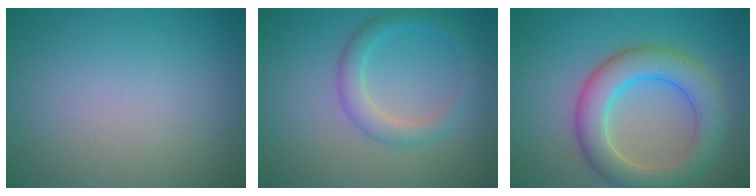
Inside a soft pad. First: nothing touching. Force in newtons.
{"total": 2.7, "press": 2.7, "slide": 0.1}
{"total": 6.5, "press": 6.5, "slide": 0.3}